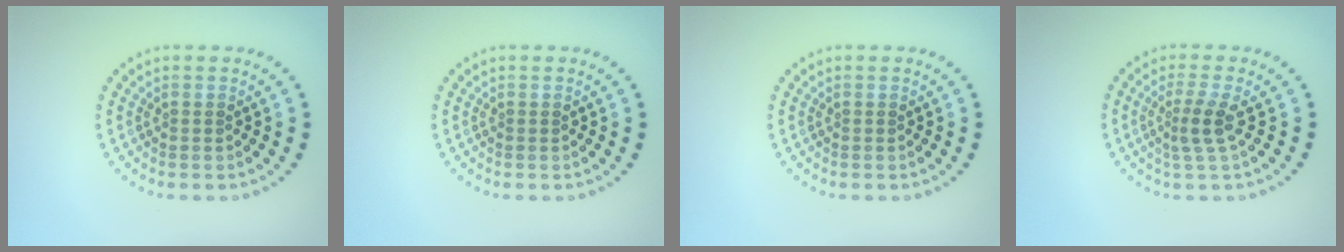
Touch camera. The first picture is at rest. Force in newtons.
{"total": 0.0}
{"total": 0.0}
{"total": 2.4, "press": 1.7, "slide": 1.7}